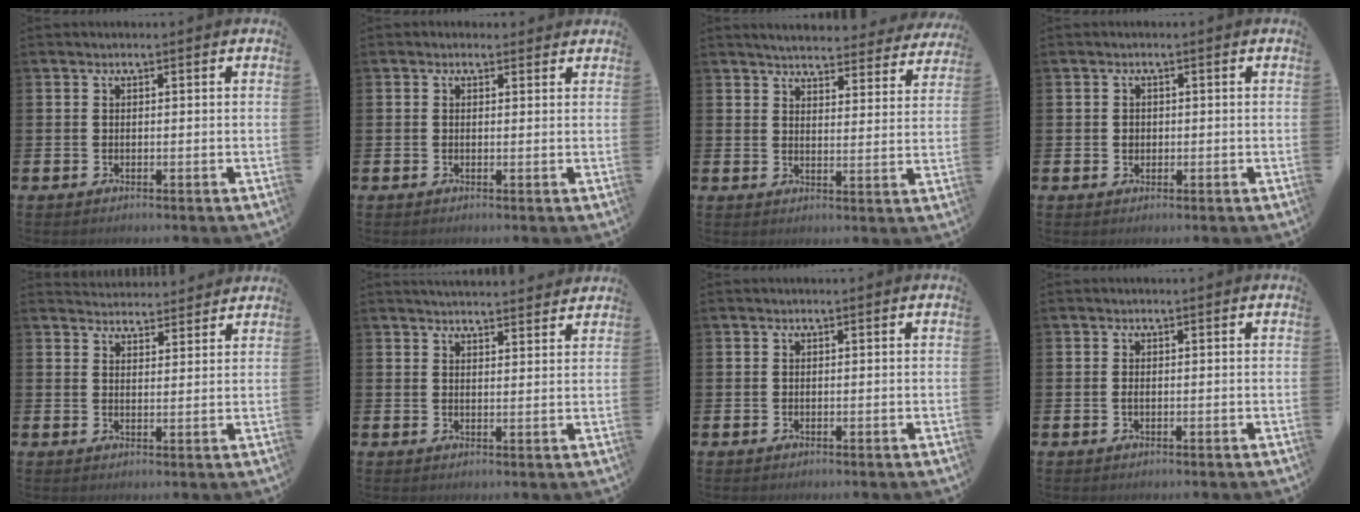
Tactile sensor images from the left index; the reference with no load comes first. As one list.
[{"total": 0.9, "force": [0.6, 0.7, 0.2], "torque": [0.002, 0.006, 0.009]}, {"total": 4.4, "force": [4.4, 0.6, 0.6], "torque": [-0.021, -0.032, 0.074]}, {"total": 1.1, "force": [0.1, 1.0, 0.4], "torque": [0.005, 0.002, -0.002]}, {"total": 3.8, "force": [3.7, 0.7, -0.3], "torque": [0.001, -0.021, 0.068]}, {"total": 3.7, "force": [3.7, 0.2, 0.1], "torque": [-0.005, -0.024, 0.067]}, {"total": 0.0}, {"total": 0.7, "force": [-0.1, 0.3, 0.7], "torque": [-0.006, -0.001, -0.004]}]